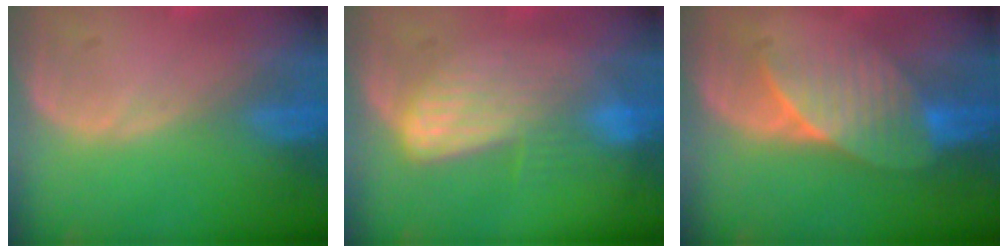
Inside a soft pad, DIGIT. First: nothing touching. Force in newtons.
{"total": 7.0, "press": 6.1, "slide": 3.5}
{"total": 7.2, "press": 6.6, "slide": 2.8}